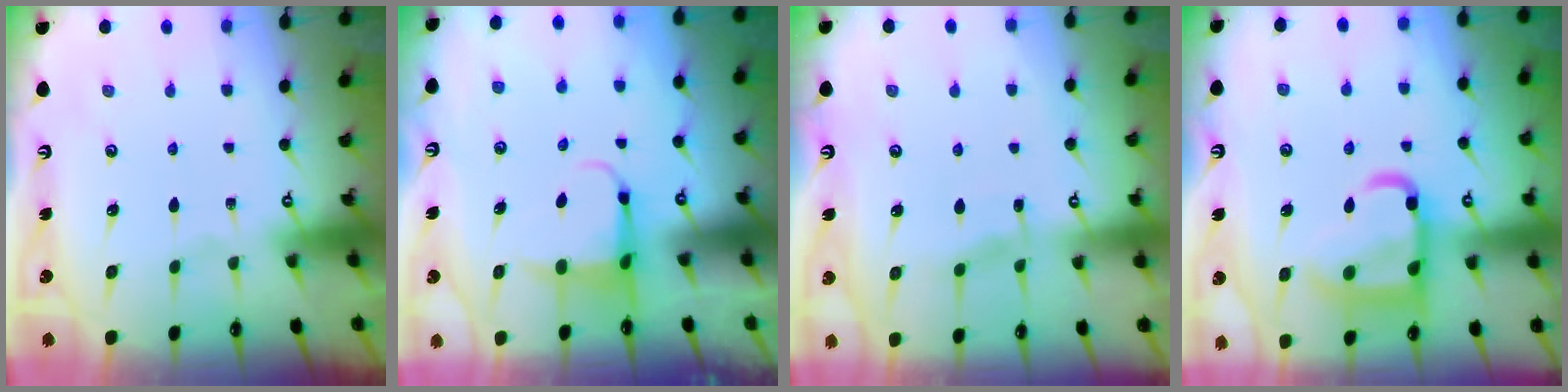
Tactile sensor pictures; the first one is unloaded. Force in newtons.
{"total": 4.3, "press": 4.2, "slide": 0.7}
{"total": 4.5, "press": 4.5, "slide": 0.6}
{"total": 18.0, "press": 17.9, "slide": 1.7}